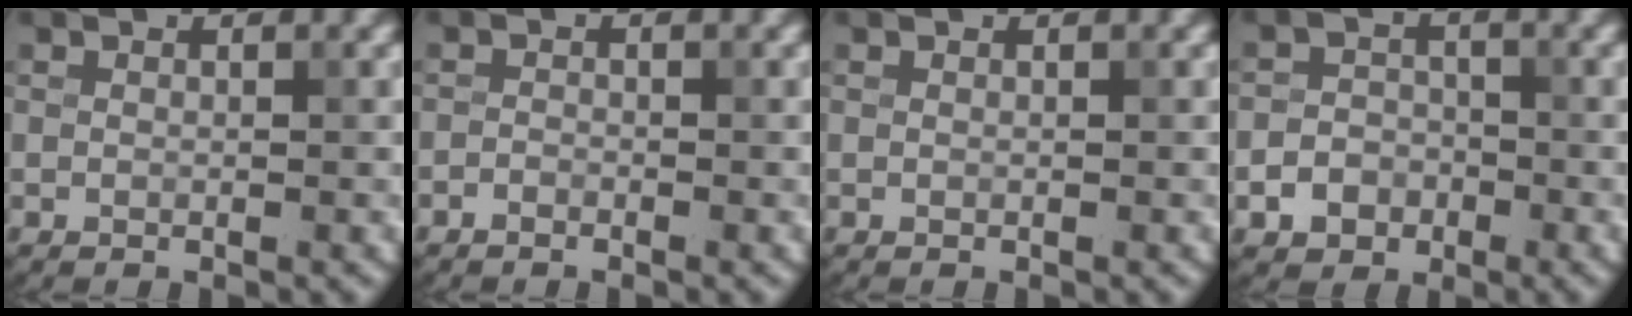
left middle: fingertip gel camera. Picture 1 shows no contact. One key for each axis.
{"total": 0.7, "fx": -0.6, "fy": 0.4, "fz": 0.2, "tx": -0.002, "ty": -0.001, "tz": -0.013}
{"total": 0.0}
{"total": 3.0, "fx": -1.4, "fy": 2.5, "fz": 0.9, "tx": 0.002, "ty": 0.003, "tz": -0.032}